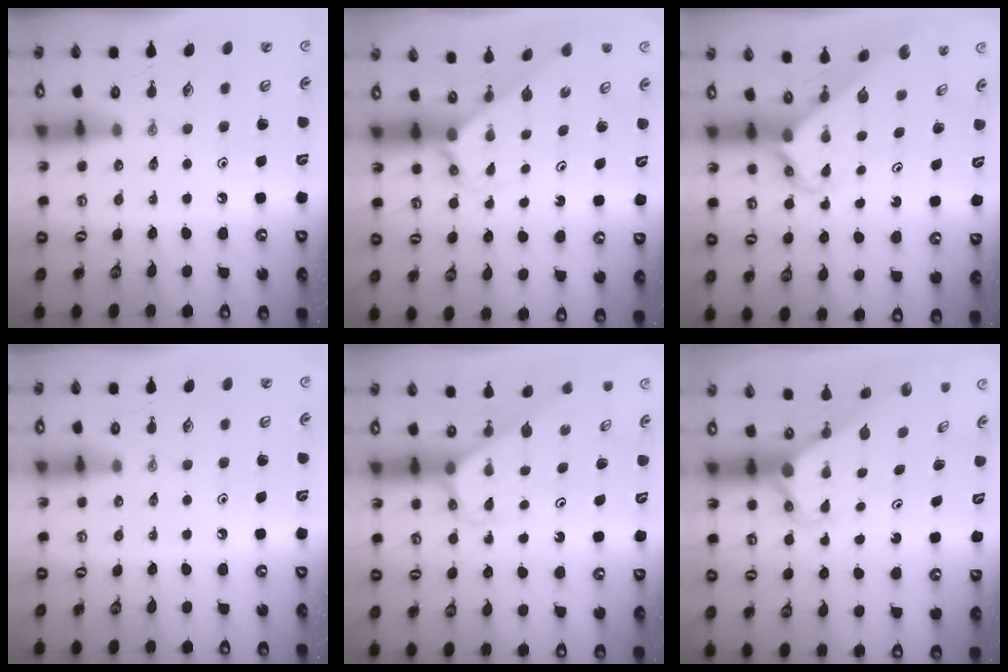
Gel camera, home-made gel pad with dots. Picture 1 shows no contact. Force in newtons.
{"total": 2.5, "press": 2.5, "slide": 0.2}
{"total": 2.7, "press": 2.7, "slide": 0.2}
{"total": 0.0}
{"total": 3.3, "press": 3.3, "slide": 0.2}
{"total": 3.0, "press": 3.0, "slide": 0.2}